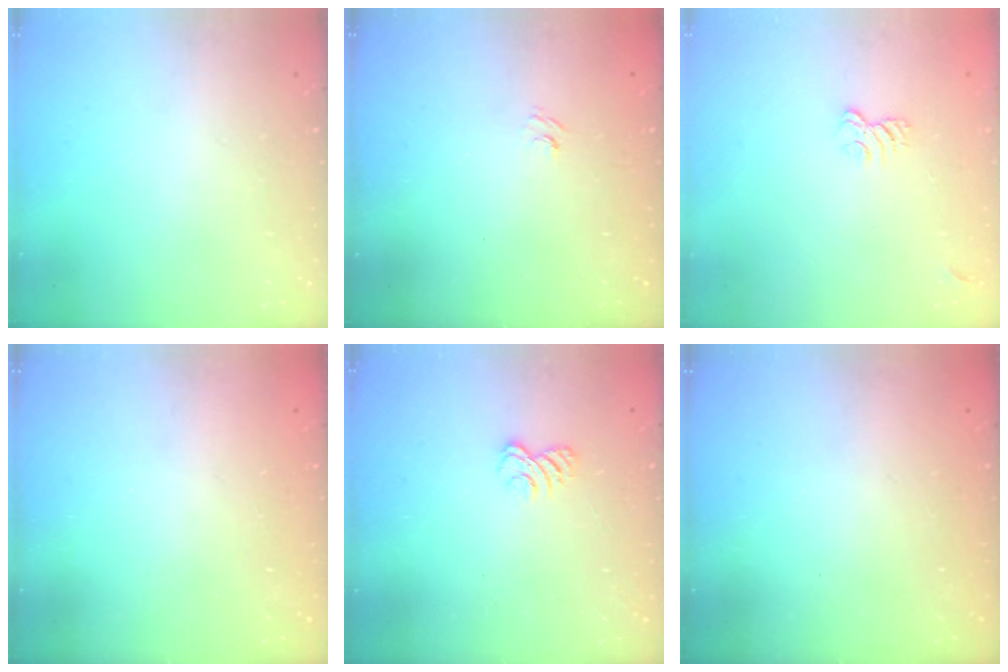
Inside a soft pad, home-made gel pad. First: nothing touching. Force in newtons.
{"total": 2.8, "press": 2.6, "slide": 1.0}
{"total": 3.2, "press": 3.0, "slide": 1.2}
{"total": 2.3, "press": 2.2, "slide": 0.8}
{"total": 2.9, "press": 2.6, "slide": 1.3}
{"total": 2.2, "press": 2.1, "slide": 0.8}